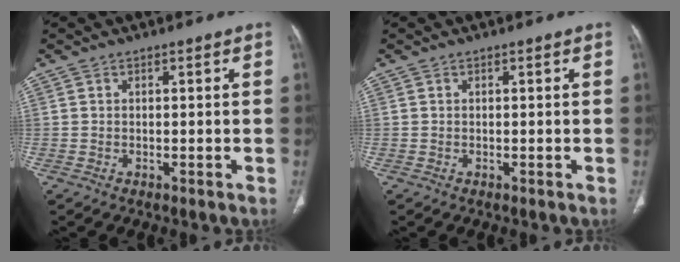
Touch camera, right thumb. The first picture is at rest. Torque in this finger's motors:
{"motor_torque": [0.00, 0.00, 0.00, 0.00, 0.00]}